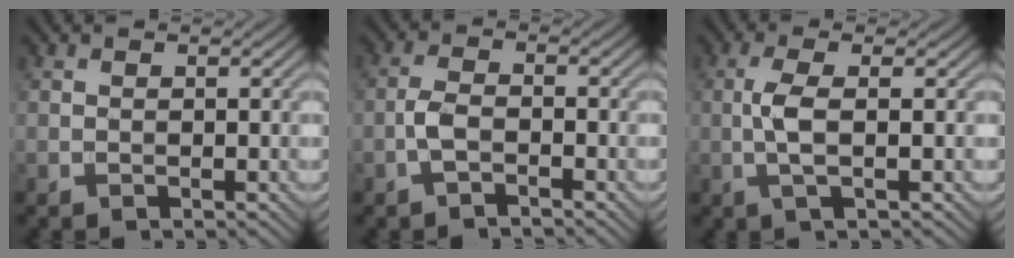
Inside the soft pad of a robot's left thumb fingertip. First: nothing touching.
{"total": 2.9, "force": [-1.6, 1.1, 2.1], "torque": [-0.051, 0.003, -0.041]}
{"total": 3.7, "force": [-0.2, 0.7, 3.7], "torque": [-0.084, 0.003, -0.008]}